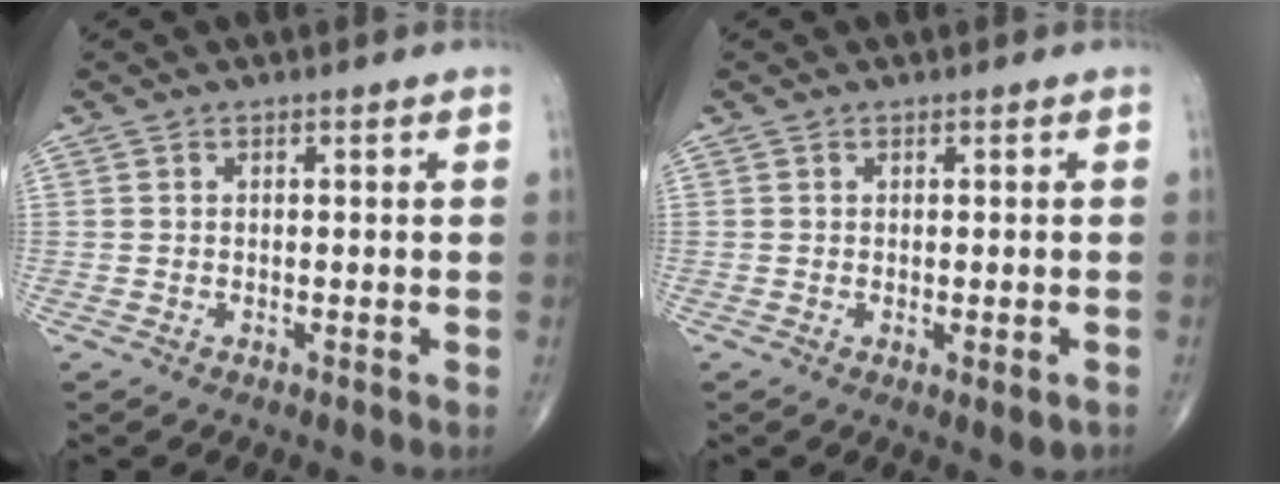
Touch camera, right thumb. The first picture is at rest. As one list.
[{"total": 2.5, "force": [-0.8, 0.8, 2.2], "torque": [-0.029, -0.005, -0.004]}]